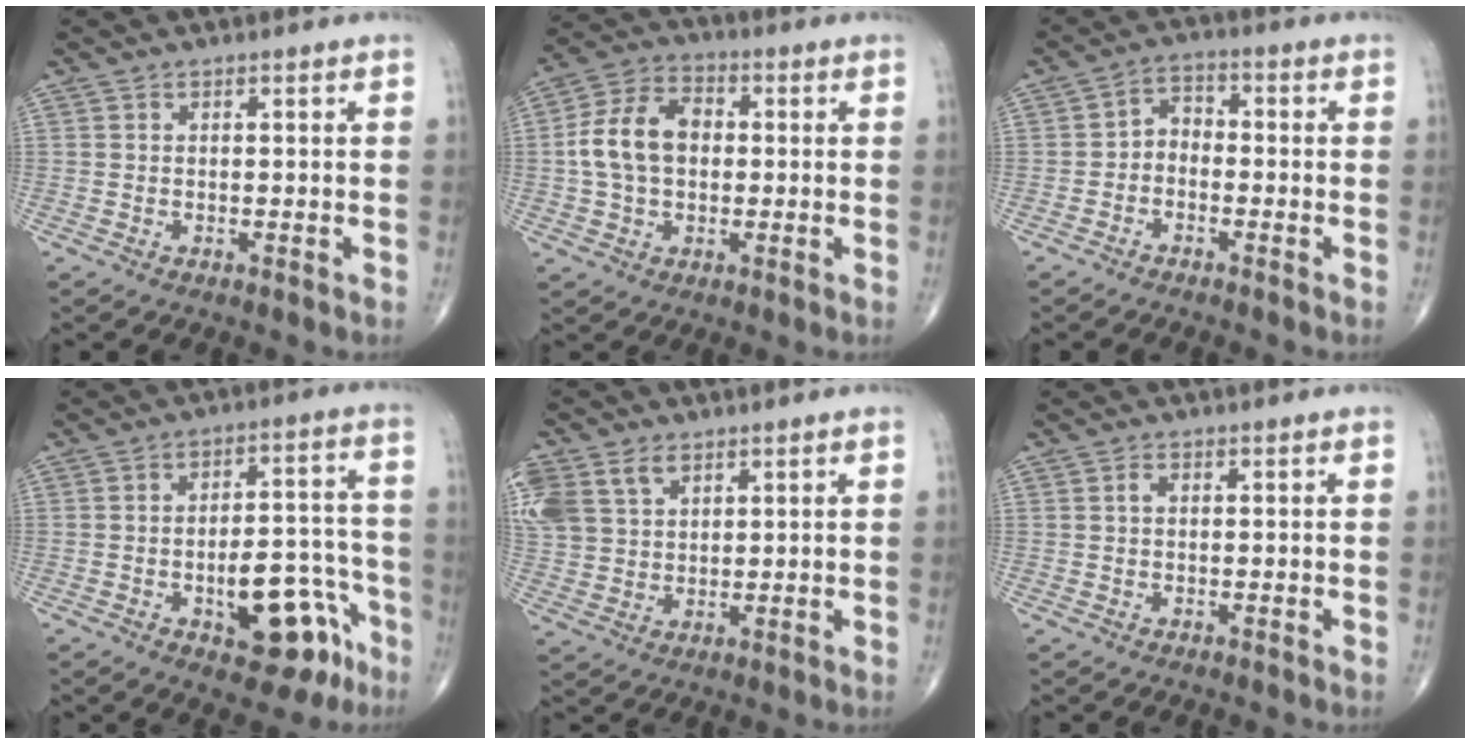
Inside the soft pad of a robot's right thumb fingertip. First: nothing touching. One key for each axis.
{"total": 11.4, "fx": 0.3, "fy": 8.0, "fz": 8.1, "tx": -0.145, "ty": 0.027, "tz": -0.002}
{"total": 4.0, "fx": -1.4, "fy": 2.9, "fz": 2.4, "tx": -0.025, "ty": 0.027, "tz": -0.039}
{"total": 15.1, "fx": -6.8, "fy": 7.1, "fz": 11.5, "tx": -0.123, "ty": 0.057, "tz": -0.083}
{"total": 16.2, "fx": 7.1, "fy": 11.7, "fz": 8.6, "tx": -0.233, "ty": 0.027, "tz": 0.149}
{"total": 1.1, "fx": 0.1, "fy": 0.7, "fz": 0.9, "tx": -0.016, "ty": 0.003, "tz": 0.001}